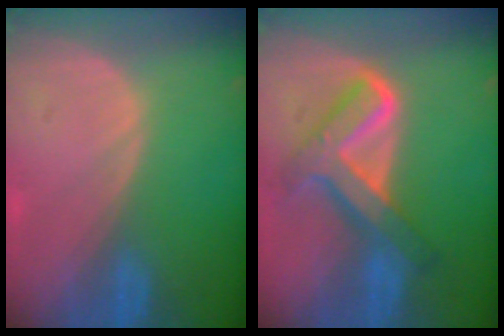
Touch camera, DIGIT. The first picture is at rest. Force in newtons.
{"total": 8.3, "press": 8.3, "slide": 0.6}